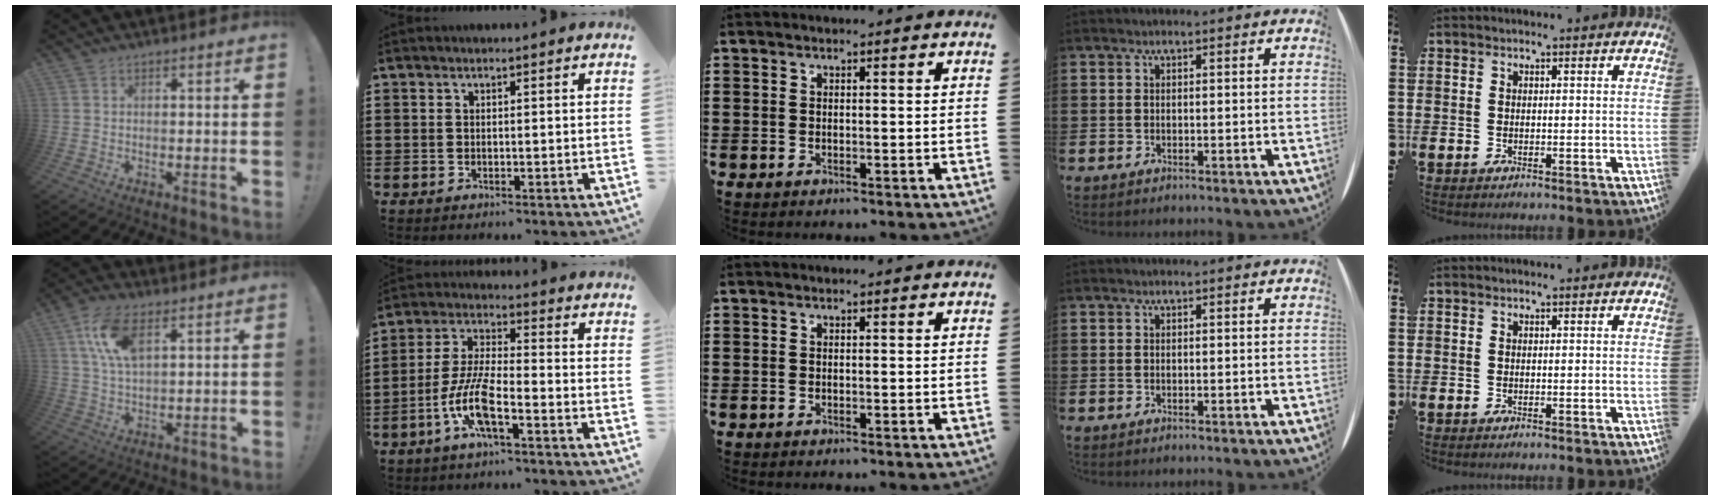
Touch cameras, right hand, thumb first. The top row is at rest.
{"thumb": {"total": 11.0, "force": [4.7, 5.5, 8.3], "torque": [-0.164, -0.005, 0.085]}, "index": {"total": 9.0, "force": [-4.2, 2.2, 7.6], "torque": [-0.178, -0.008, -0.085]}}